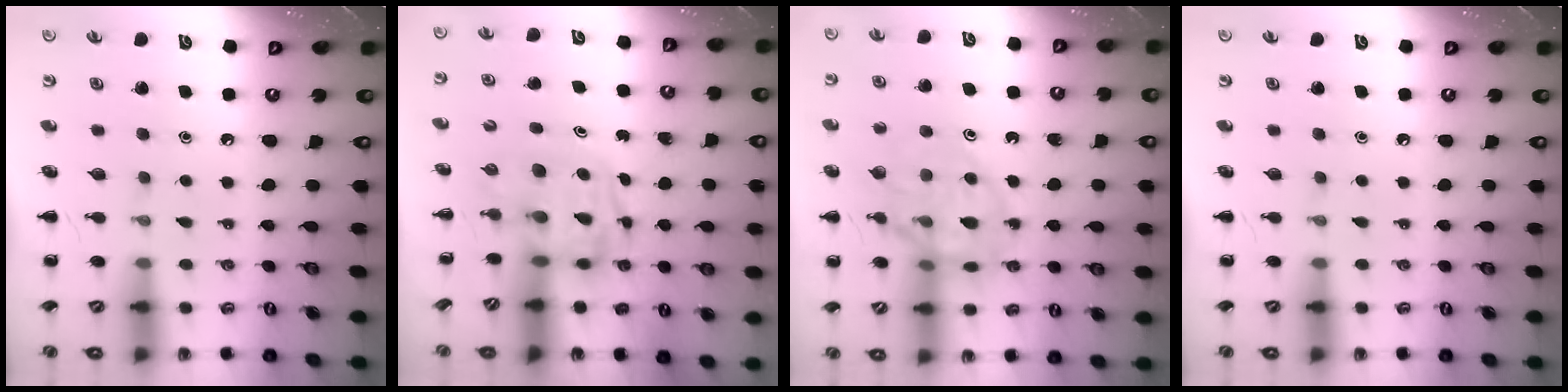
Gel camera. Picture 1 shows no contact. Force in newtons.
{"total": 3.4, "press": 3.3, "slide": 0.5}
{"total": 15.2, "press": 15.1, "slide": 2.2}
{"total": 0.0}